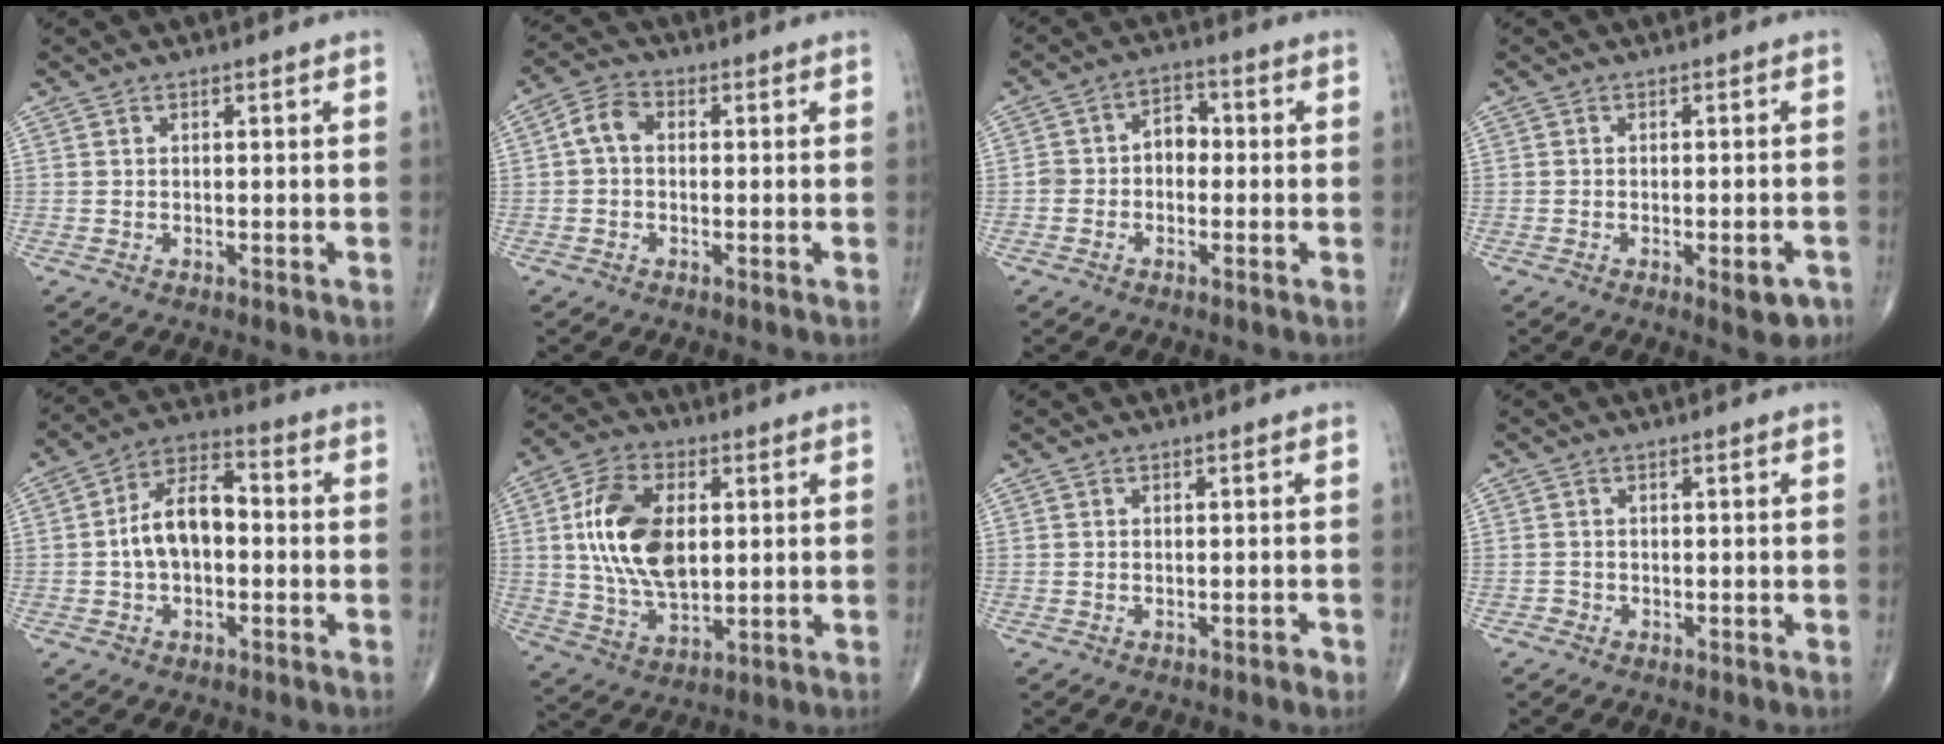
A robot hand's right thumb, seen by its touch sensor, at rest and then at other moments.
{"total": 4.6, "force": [0.1, 3.3, 3.2], "torque": [-0.053, 0.015, -0.009]}
{"total": 5.2, "force": [-0.7, 4.1, 3.1], "torque": [-0.030, 0.025, -0.024]}
{"total": 4.4, "force": [-2.1, 1.6, 3.5], "torque": [-0.032, 0.007, -0.021]}
{"total": 10.4, "force": [-0.7, 6.3, 8.3], "torque": [-0.138, 0.037, -0.024]}
{"total": 15.7, "force": [2.3, 9.1, 12.6], "torque": [-0.229, -0.003, 0.045]}
{"total": 1.0, "force": [-0.7, 0.3, 0.6], "torque": [-0.010, 0.003, -0.011]}
{"total": 0.8, "force": [-0.5, 0.6, -0.1], "torque": [0.002, 0.003, -0.016]}